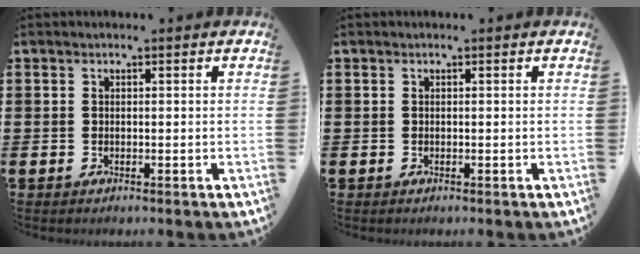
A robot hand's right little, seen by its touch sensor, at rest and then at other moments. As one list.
[{"total": 0.0}]